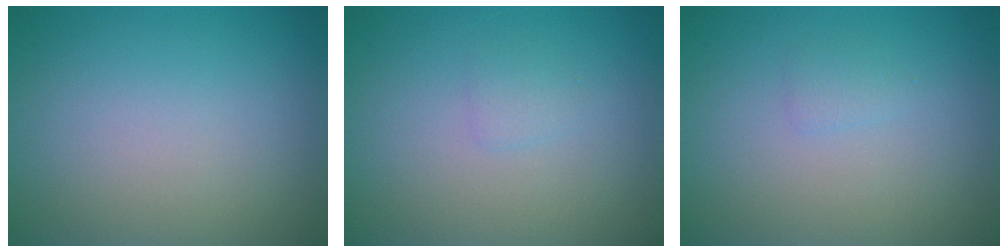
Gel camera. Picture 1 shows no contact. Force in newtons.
{"total": 0.8, "press": 0.8, "slide": 0.0}
{"total": 0.7, "press": 0.7, "slide": 0.1}